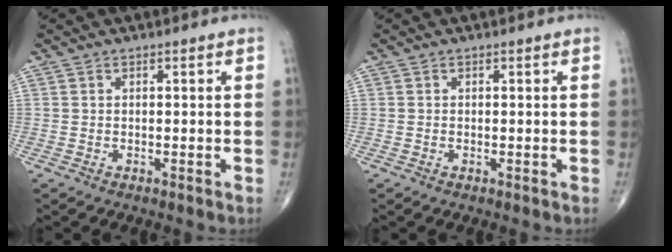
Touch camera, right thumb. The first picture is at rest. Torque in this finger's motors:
{"motor_torque": [-0.55, 0.07, -0.16, -0.09, -0.03]}